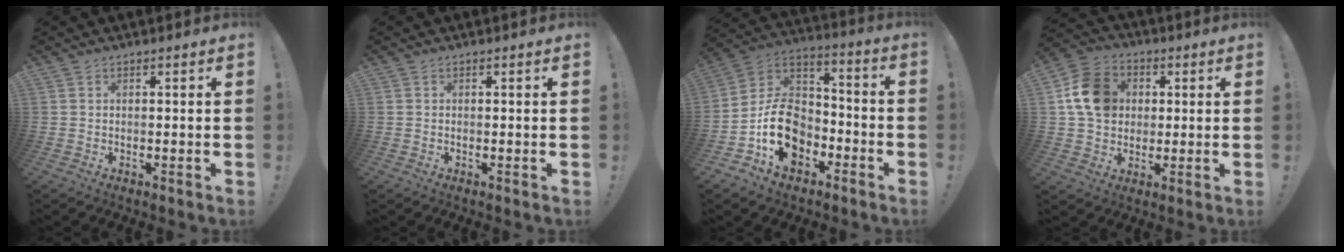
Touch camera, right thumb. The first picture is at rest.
{"total": 0.0}
{"total": 17.2, "force": [-7.4, 12.5, 9.1], "torque": [-0.151, 0.040, -0.123]}
{"total": 14.1, "force": [2.6, 11.7, 7.4], "torque": [-0.107, 0.009, 0.057]}